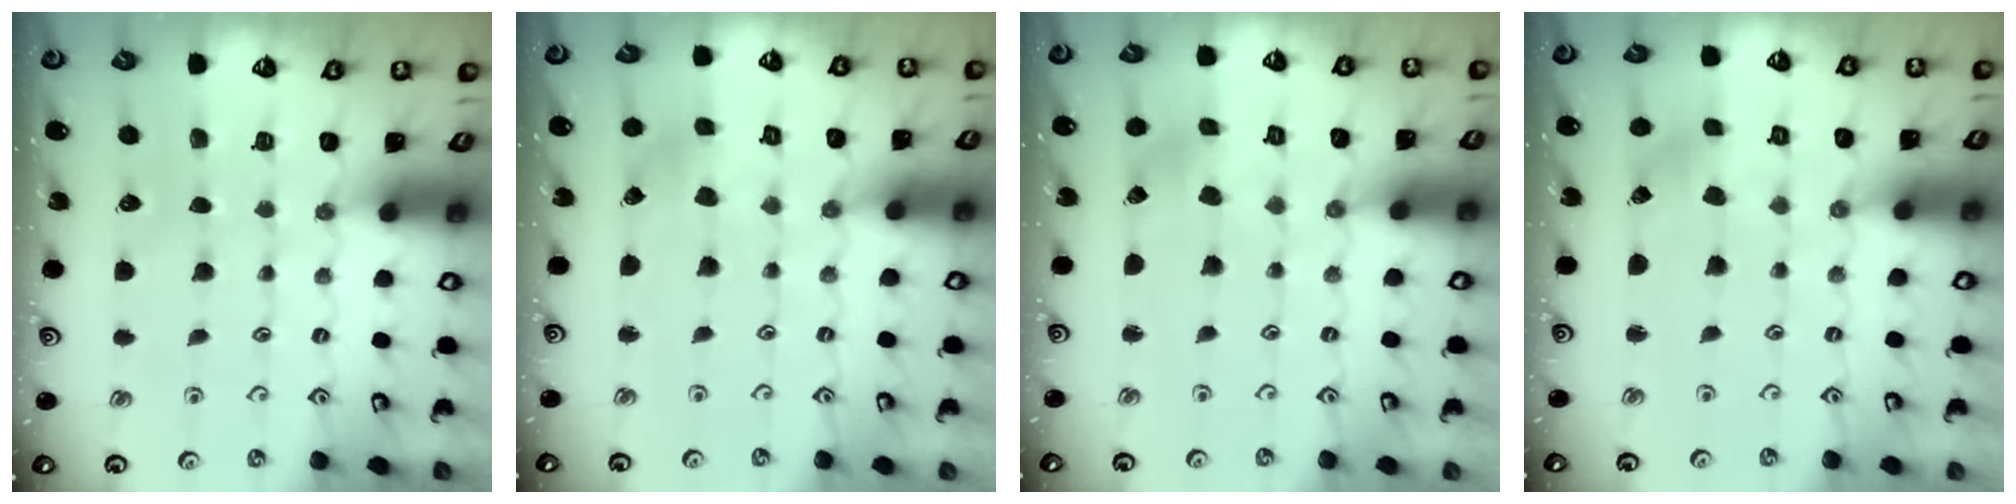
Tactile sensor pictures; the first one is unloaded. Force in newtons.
{"total": 2.8, "press": 2.8, "slide": 0.3}
{"total": 1.4, "press": 1.3, "slide": 0.3}
{"total": 1.3, "press": 1.2, "slide": 0.3}